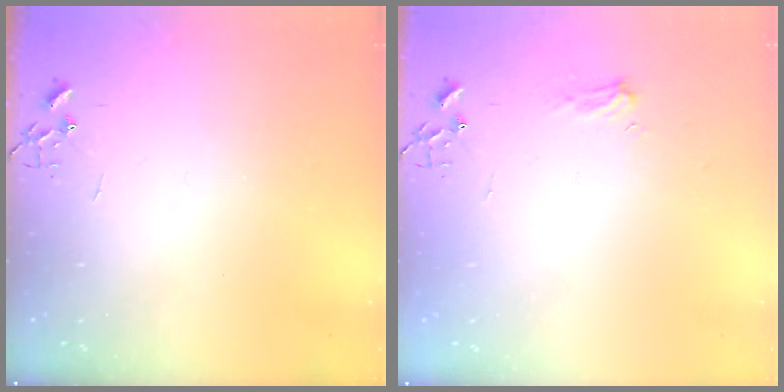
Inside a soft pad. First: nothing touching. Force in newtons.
{"total": 6.6, "press": 6.6, "slide": 0.5}